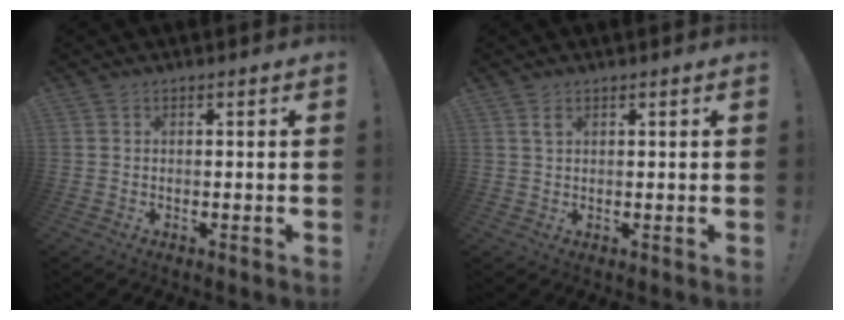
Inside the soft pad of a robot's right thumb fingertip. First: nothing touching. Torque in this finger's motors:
{"motor_torque": [-0.02, 0.10, -0.48, 0.06, -0.12]}